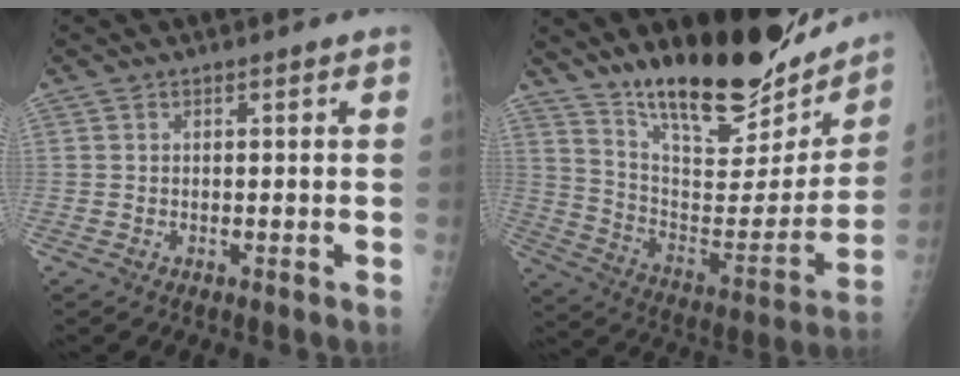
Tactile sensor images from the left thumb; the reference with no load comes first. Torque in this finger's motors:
{"motor_torque": [1.32, 0.89, 1.44, -1.33, 0.08]}